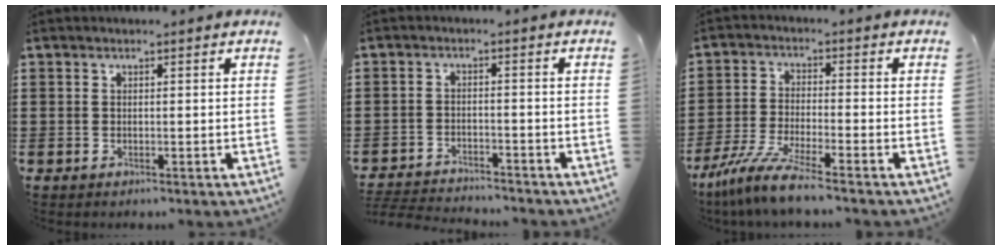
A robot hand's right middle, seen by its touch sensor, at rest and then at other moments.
{"total": 3.3, "force": [-3.3, 0.3, 0.2], "torque": [-0.015, -0.001, -0.073]}
{"total": 7.3, "force": [-6.2, -0.1, 4.0], "torque": [-0.094, -0.018, -0.123]}